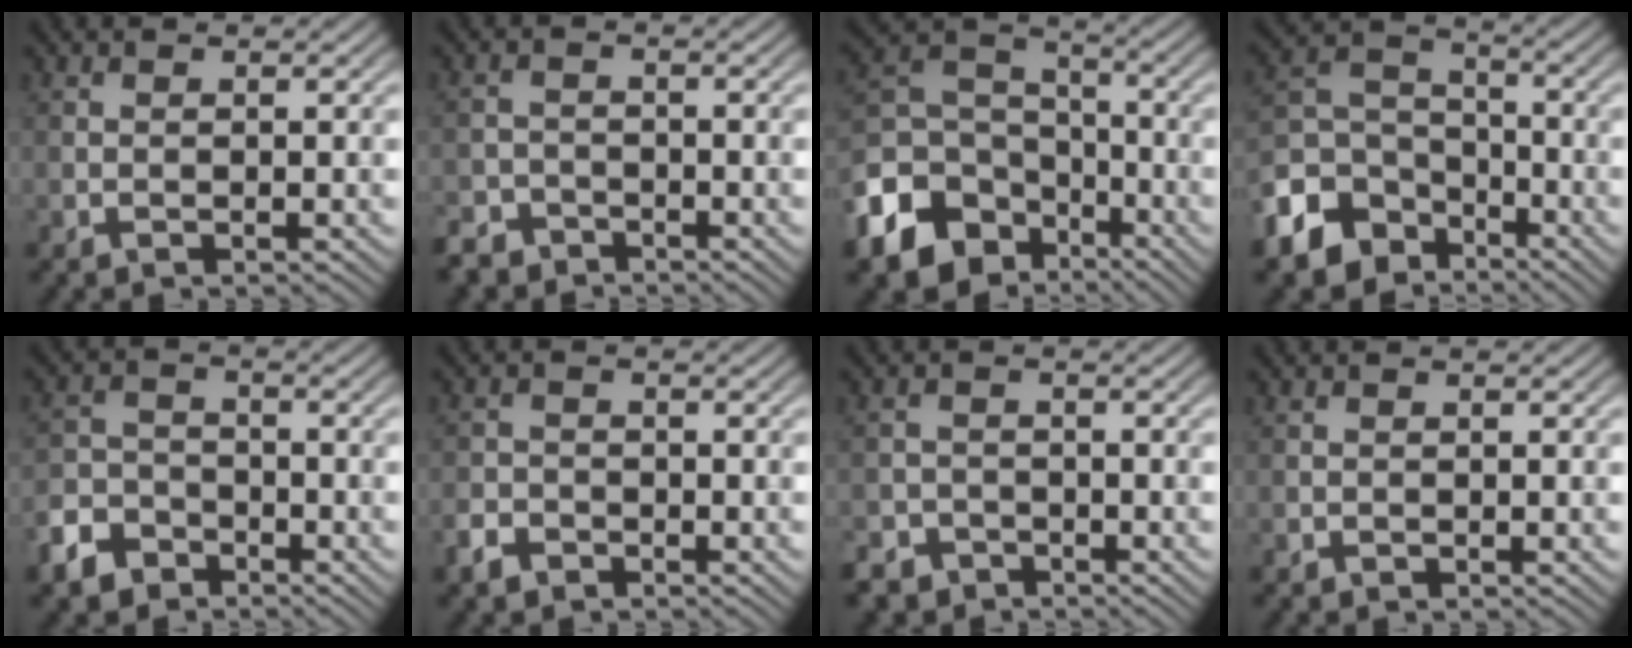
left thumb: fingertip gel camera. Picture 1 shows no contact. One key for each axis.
{"total": 3.6, "fx": -3.1, "fy": 1.8, "fz": 0.6, "tx": -0.006, "ty": -0.001, "tz": -0.060}
{"total": 13.0, "fx": -6.9, "fy": 9.4, "fz": 5.8, "tx": -0.172, "ty": -0.027, "tz": -0.138}
{"total": 10.3, "fx": -6.2, "fy": 7.1, "fz": 4.0, "tx": -0.110, "ty": -0.017, "tz": -0.138}
{"total": 5.7, "fx": -3.9, "fy": 3.6, "fz": 2.0, "tx": -0.050, "ty": -0.002, "tz": -0.089}
{"total": 2.7, "fx": -1.9, "fy": 1.6, "fz": 0.9, "tx": -0.019, "ty": -0.004, "tz": -0.048}
{"total": 3.7, "fx": -3.0, "fy": 2.2, "fz": 0.5, "tx": 0.002, "ty": 0.001, "tz": -0.054}
{"total": 0.0}